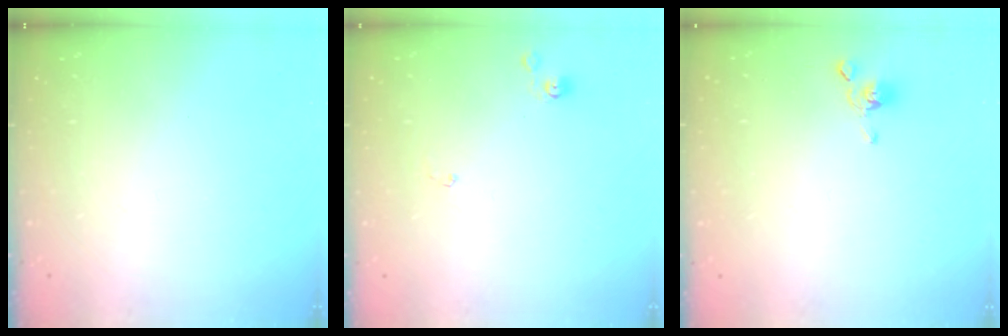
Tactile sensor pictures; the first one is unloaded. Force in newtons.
{"total": 0.0}
{"total": 2.4, "press": 2.3, "slide": 0.8}